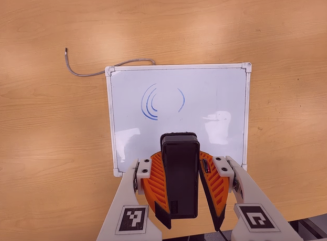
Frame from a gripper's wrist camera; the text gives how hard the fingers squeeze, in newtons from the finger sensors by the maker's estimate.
{"total": 10.4, "left": 9.1, "right": 11.7}